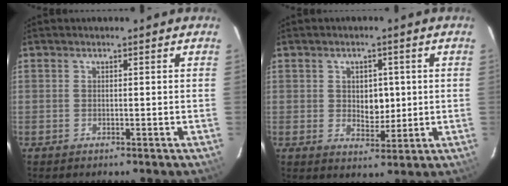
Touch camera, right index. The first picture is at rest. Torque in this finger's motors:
{"motor_torque": [0.06, 0.10, 0.06, 0.01]}